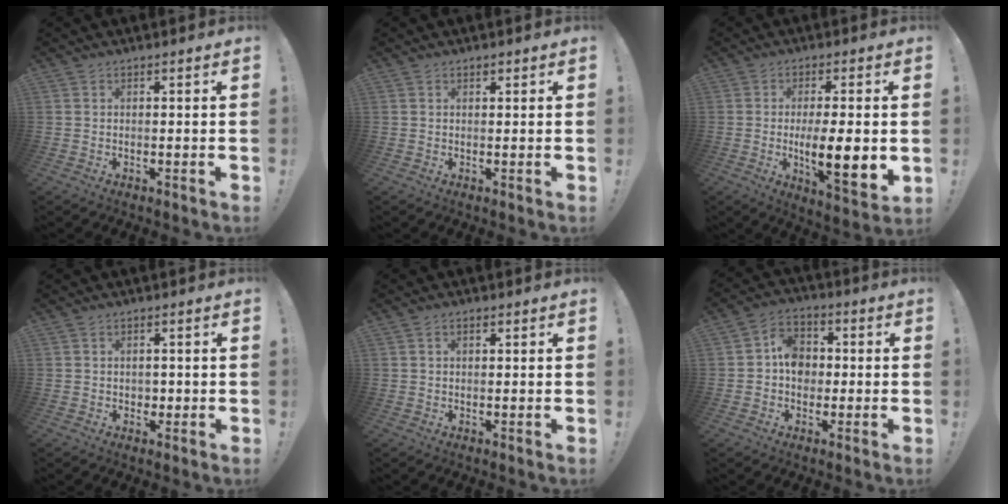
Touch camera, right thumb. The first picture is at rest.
{"total": 0.7, "force": [0.5, 0.4, 0.1], "torque": [0.004, -0.003, 0.010]}
{"total": 12.7, "force": [-1.3, 3.1, 12.3], "torque": [-0.217, -0.008, -0.024]}
{"total": 1.7, "force": [0.0, 1.6, 0.4], "torque": [-0.004, 0.002, -0.001]}
{"total": 1.3, "force": [0.6, 0.6, 1.0], "torque": [-0.016, 0.000, 0.010]}
{"total": 8.8, "force": [-0.2, 7.5, 4.6], "torque": [-0.065, 0.015, 0.002]}